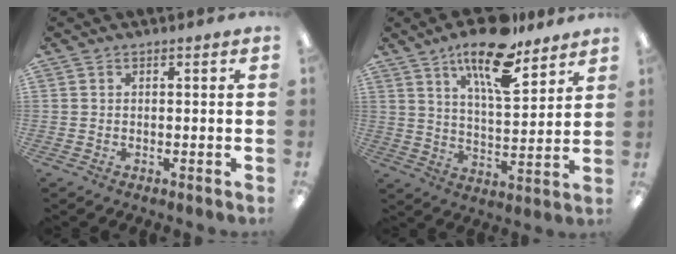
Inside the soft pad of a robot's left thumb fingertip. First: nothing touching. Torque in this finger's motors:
{"motor_torque": [0.16, 0.53, 1.54, -1.22, 0.32]}